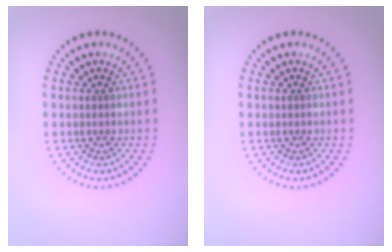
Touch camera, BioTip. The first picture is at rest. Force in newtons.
{"total": 0.0}